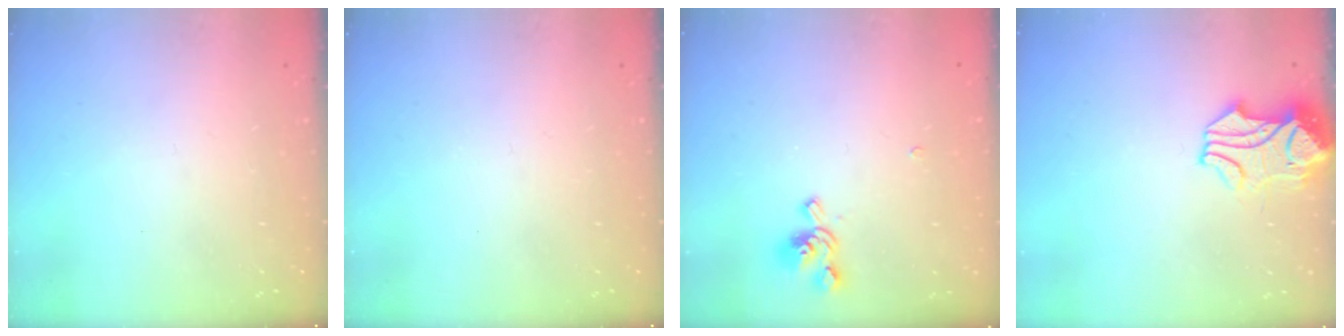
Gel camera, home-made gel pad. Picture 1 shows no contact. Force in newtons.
{"total": 0.0}
{"total": 1.2, "press": 0.1, "slide": 1.2}
{"total": 7.4, "press": 7.3, "slide": 0.9}